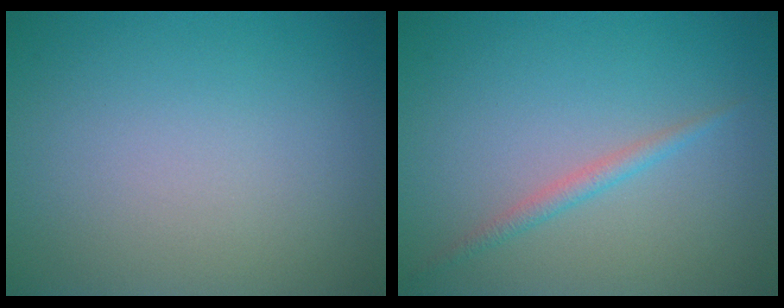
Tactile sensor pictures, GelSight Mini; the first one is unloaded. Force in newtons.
{"total": 1.4, "press": 1.4, "slide": 0.1}